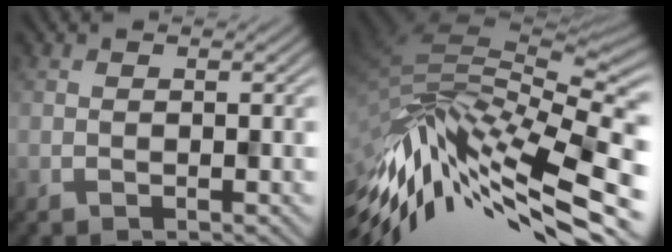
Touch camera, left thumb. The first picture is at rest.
{"total": 14.2, "force": [-6.0, 6.0, 11.4], "torque": [-0.264, -0.006, -0.100]}